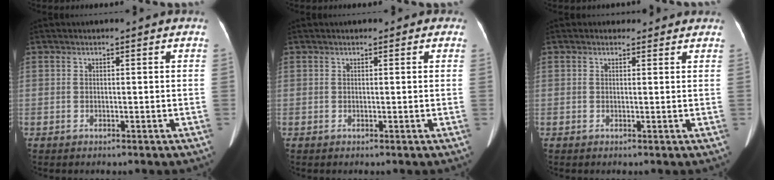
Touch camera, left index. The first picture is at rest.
{"total": 1.0, "force": [0.5, 0.8, 0.2], "torque": [0.004, 0.005, 0.000]}
{"total": 2.1, "force": [1.7, 1.1, 0.0], "torque": [0.004, 0.009, 0.014]}